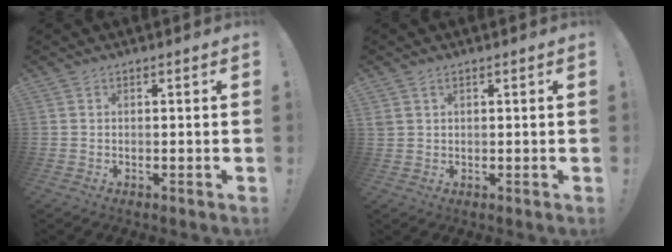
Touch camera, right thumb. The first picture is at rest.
{"total": 1.8, "force": [1.0, 1.3, 0.8], "torque": [-0.010, -0.001, 0.018]}